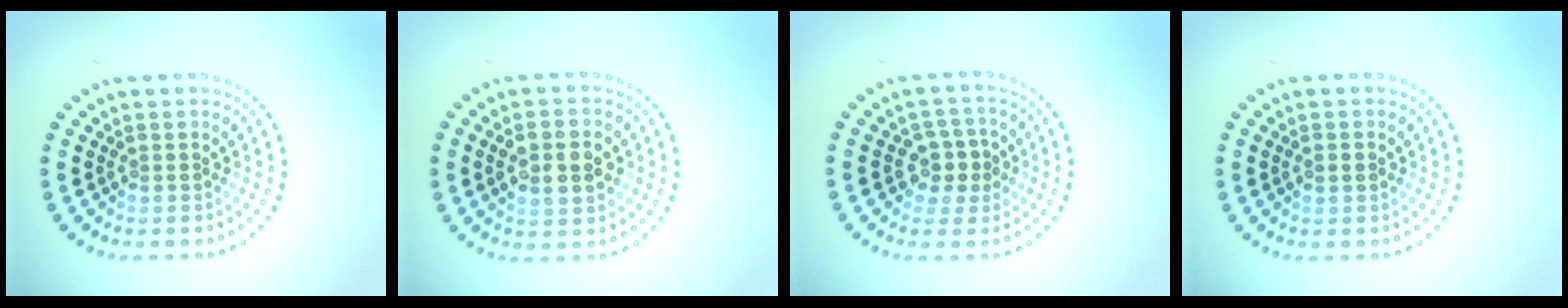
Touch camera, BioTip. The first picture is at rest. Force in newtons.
{"total": 4.3, "press": 4.3, "slide": 0.3}
{"total": 2.9, "press": 2.7, "slide": 1.0}
{"total": 1.1, "press": 1.1, "slide": 0.1}